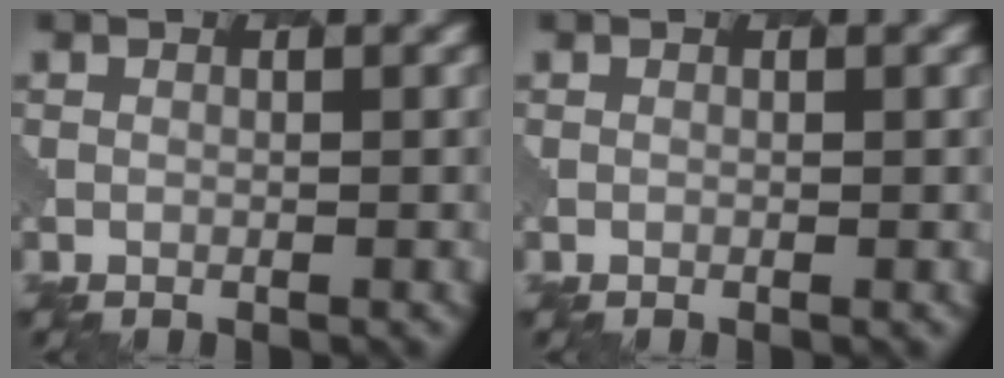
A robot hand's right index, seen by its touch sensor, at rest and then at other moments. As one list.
[{"total": 0.0}]